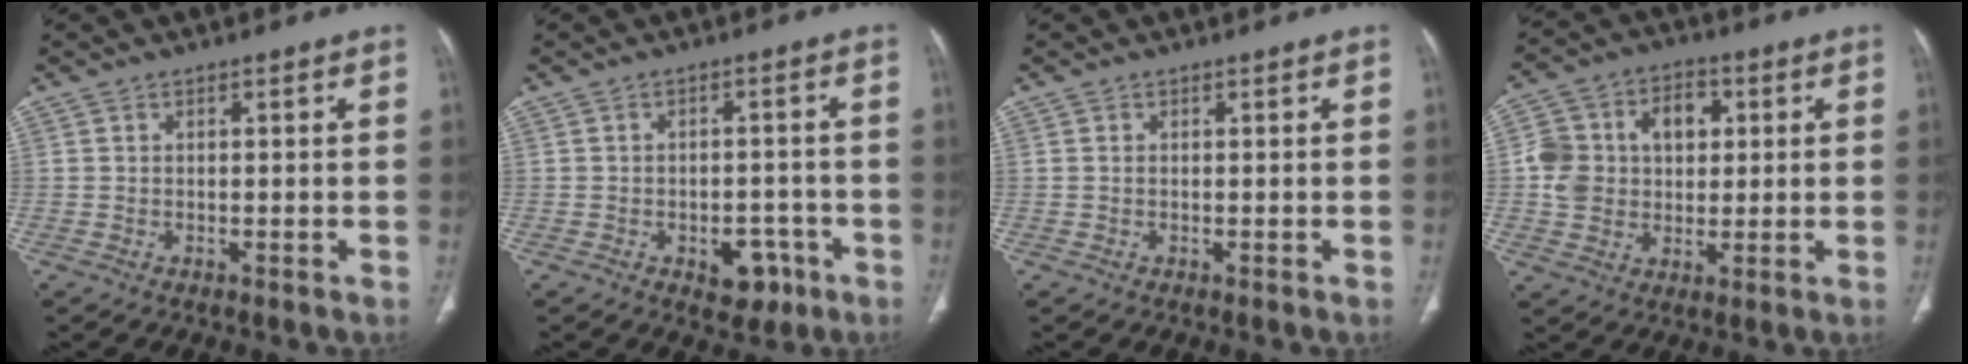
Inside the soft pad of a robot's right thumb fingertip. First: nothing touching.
{"total": 6.1, "force": [-2.9, 3.9, 3.7], "torque": [-0.022, 0.020, -0.033]}
{"total": 0.0}
{"total": 13.1, "force": [1.9, 10.2, 7.9], "torque": [-0.112, 0.017, 0.033]}